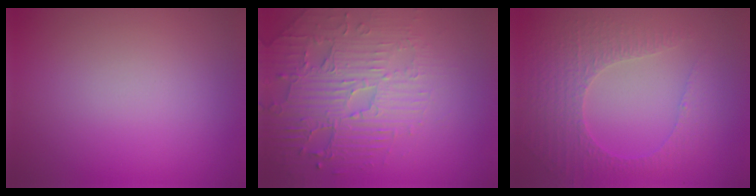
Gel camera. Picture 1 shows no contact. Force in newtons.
{"total": 4.6, "press": 4.3, "slide": 1.6}
{"total": 4.7, "press": 3.3, "slide": 3.3}